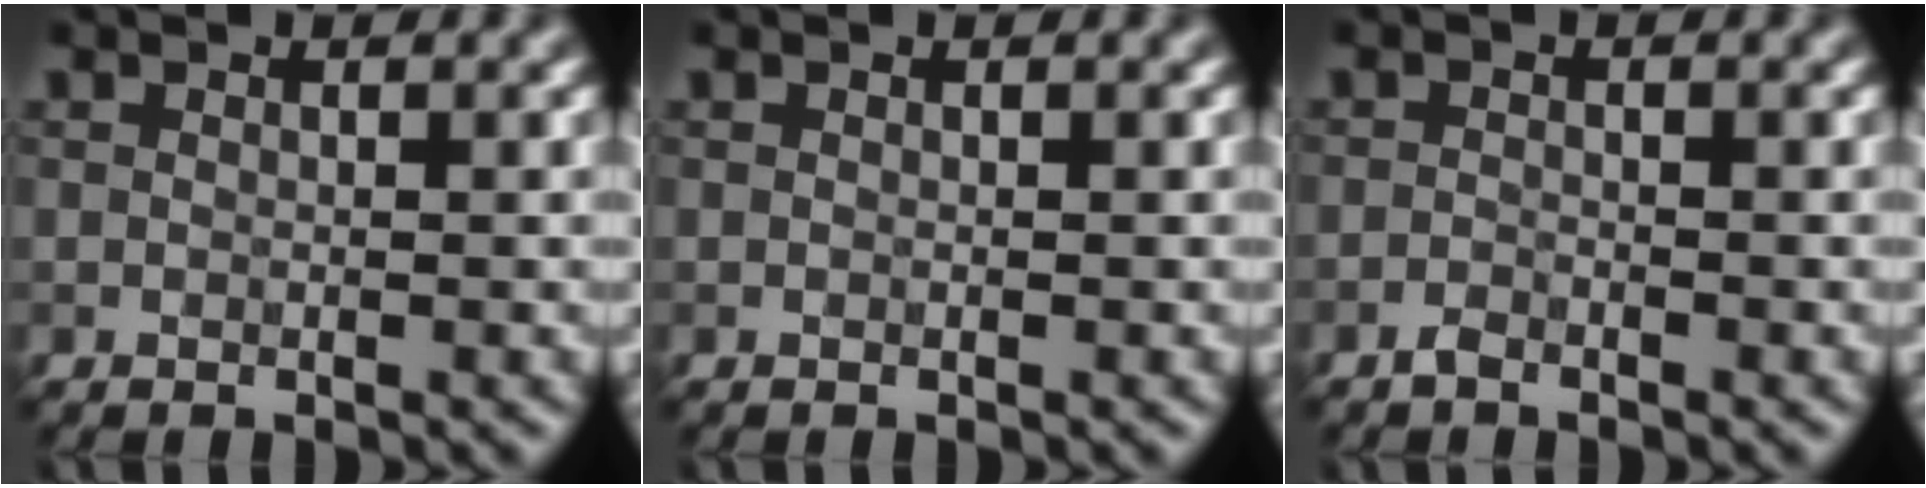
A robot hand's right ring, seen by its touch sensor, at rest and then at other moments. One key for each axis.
{"total": 0.0}
{"total": 0.8, "fx": -0.7, "fy": 0.2, "fz": 0.3, "tx": -0.004, "ty": 0.001, "tz": -0.016}